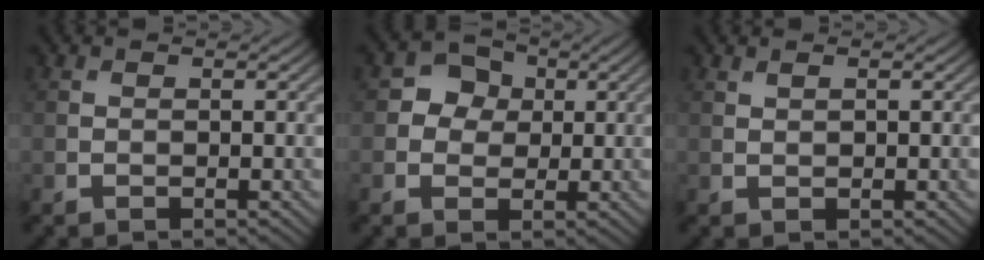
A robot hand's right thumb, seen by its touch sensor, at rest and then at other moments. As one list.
[{"total": 3.9, "force": [0.6, 3.6, 1.5], "torque": [-0.029, 0.004, -0.004]}, {"total": 0.6, "force": [0.4, 0.1, 0.4], "torque": [-0.009, 0.001, 0.010]}]